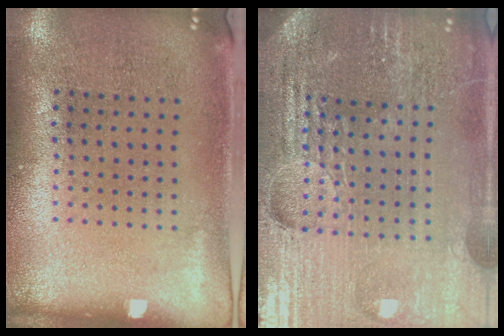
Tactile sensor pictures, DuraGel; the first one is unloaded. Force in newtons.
{"total": 5.4, "press": 4.9, "slide": 2.2}